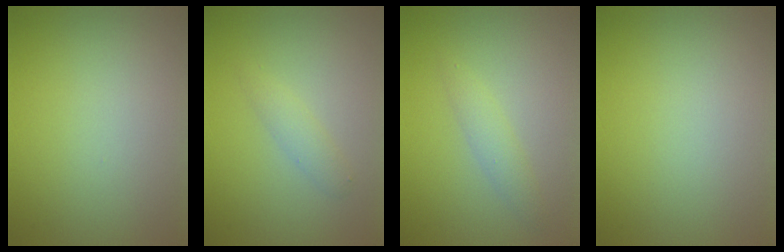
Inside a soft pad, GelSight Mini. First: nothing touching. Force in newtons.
{"total": 1.4, "press": 1.4, "slide": 0.0}
{"total": 1.6, "press": 1.6, "slide": 0.0}
{"total": 0.0}